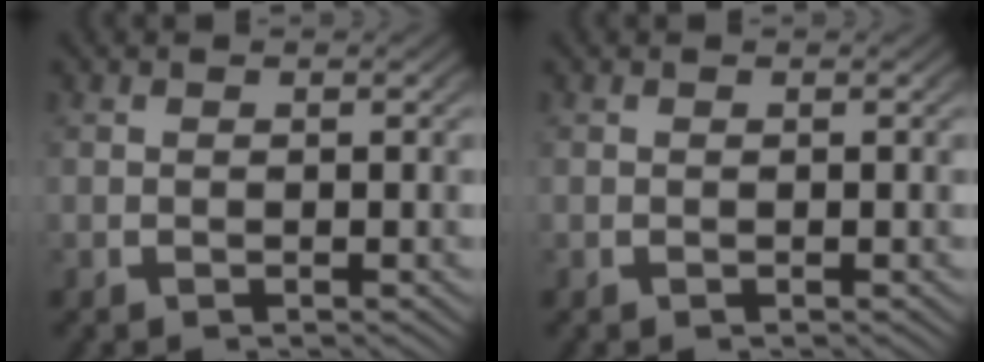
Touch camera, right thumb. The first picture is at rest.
{"total": 0.0}